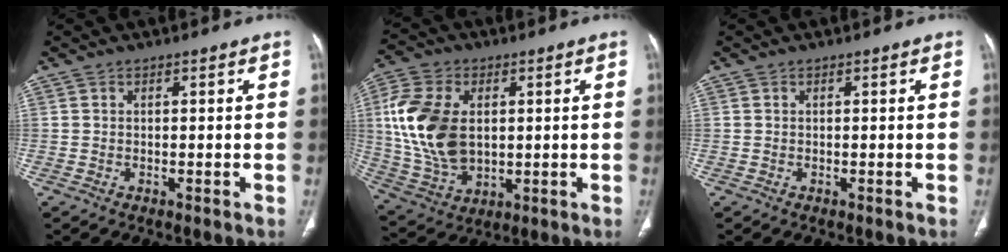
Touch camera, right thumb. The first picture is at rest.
{"total": 16.9, "force": [2.1, 11.1, 12.6], "torque": [-0.249, -0.005, 0.049]}
{"total": 0.0}